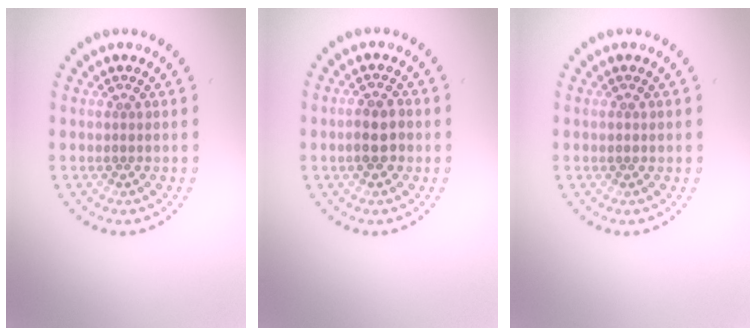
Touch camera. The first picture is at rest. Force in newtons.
{"total": 2.6, "press": 2.5, "slide": 0.6}
{"total": 0.5, "press": 0.5, "slide": 0.1}